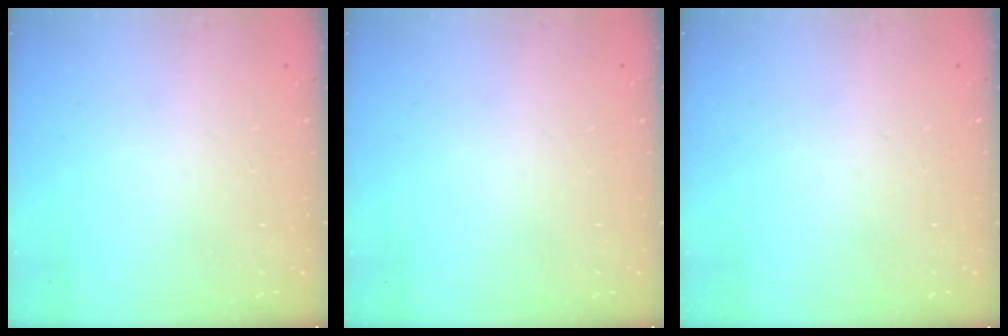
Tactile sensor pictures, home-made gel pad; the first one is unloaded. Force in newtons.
{"total": 0.0}
{"total": 0.0}